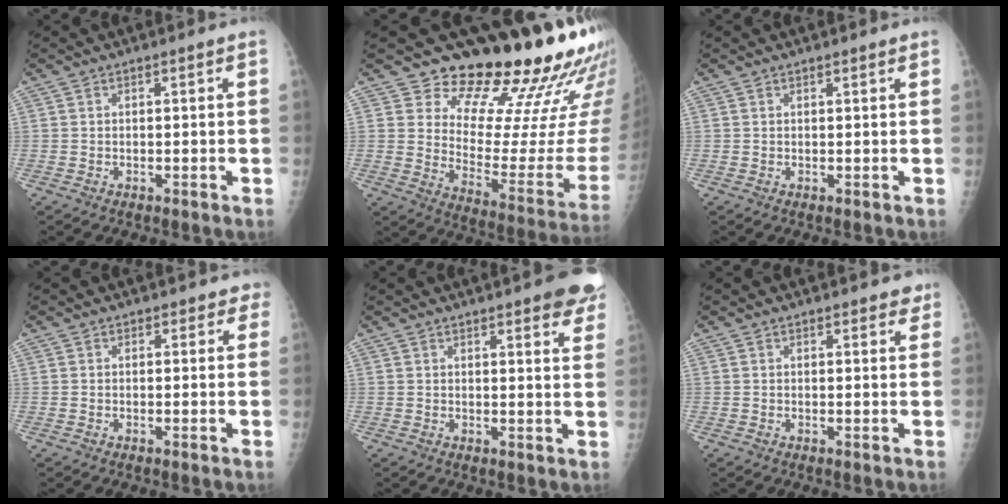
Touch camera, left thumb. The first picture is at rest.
{"total": 22.3, "force": [18.4, 7.5, 10.1], "torque": [-0.087, -0.156, 0.248]}
{"total": 0.9, "force": [0.8, 0.2, 0.3], "torque": [-0.003, 0.000, 0.012]}
{"total": 2.0, "force": [1.5, 1.3, -0.1], "torque": [0.028, -0.006, 0.004]}
{"total": 10.9, "force": [7.8, 2.7, 7.2], "torque": [-0.062, -0.027, 0.082]}
{"total": 2.7, "force": [2.3, 1.2, 1.0], "torque": [0.015, -0.005, 0.020]}